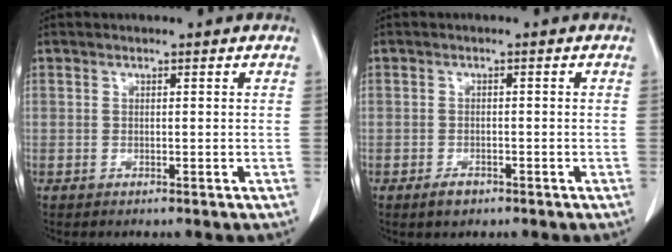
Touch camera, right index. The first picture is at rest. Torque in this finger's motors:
{"motor_torque": [-0.16, -0.12, -0.05, -0.04]}